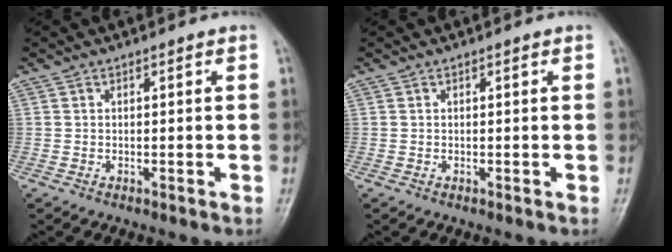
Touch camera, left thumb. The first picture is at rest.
{"total": 0.0}